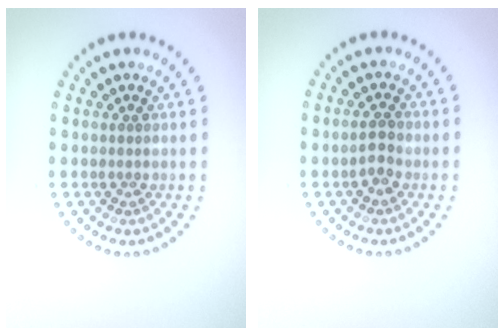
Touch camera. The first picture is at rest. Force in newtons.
{"total": 1.9, "press": 1.8, "slide": 0.4}